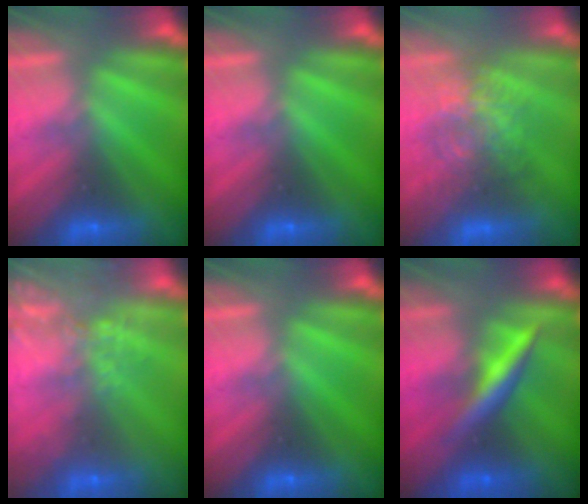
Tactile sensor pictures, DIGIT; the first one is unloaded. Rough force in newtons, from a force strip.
{"total": 0.0}
{"total": 3.6}
{"total": 5.7}
{"total": 0.0}
{"total": 2.8}